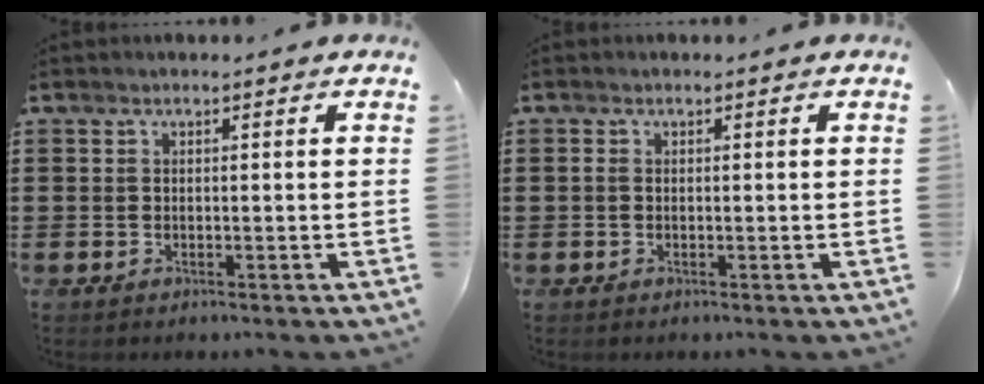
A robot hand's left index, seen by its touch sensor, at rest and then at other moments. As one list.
[{"total": 0.6, "force": [-0.1, 0.2, 0.5], "torque": [-0.011, -0.002, -0.002]}]